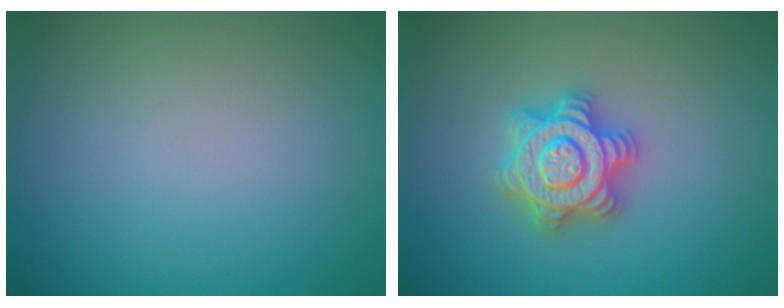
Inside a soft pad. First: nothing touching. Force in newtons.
{"total": 4.8, "press": 4.8, "slide": 0.6}